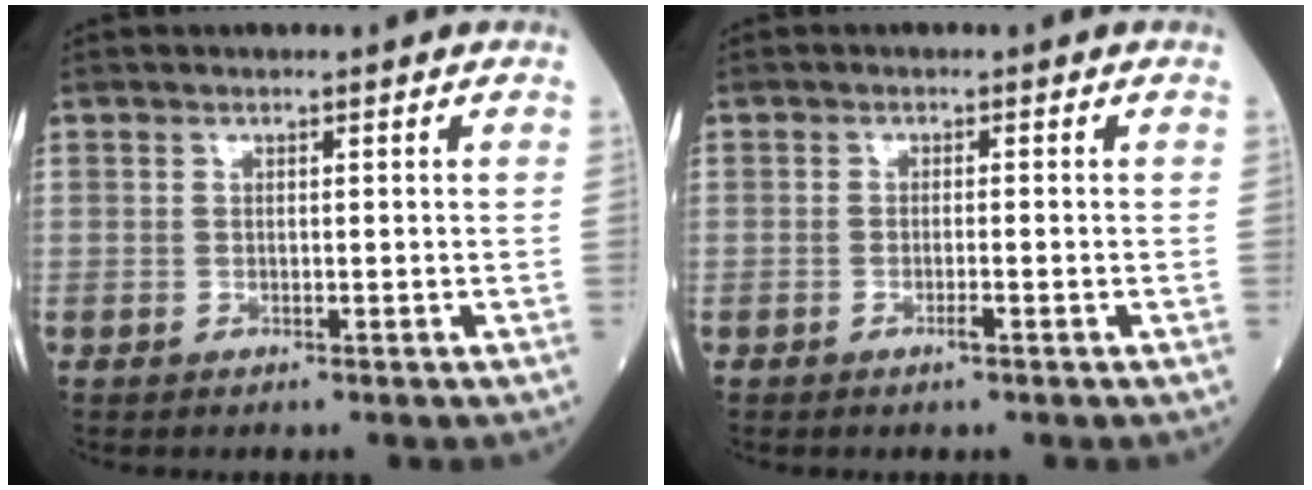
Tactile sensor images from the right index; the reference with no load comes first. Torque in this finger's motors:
{"motor_torque": [-0.08, -0.03, -0.03, 0.00]}